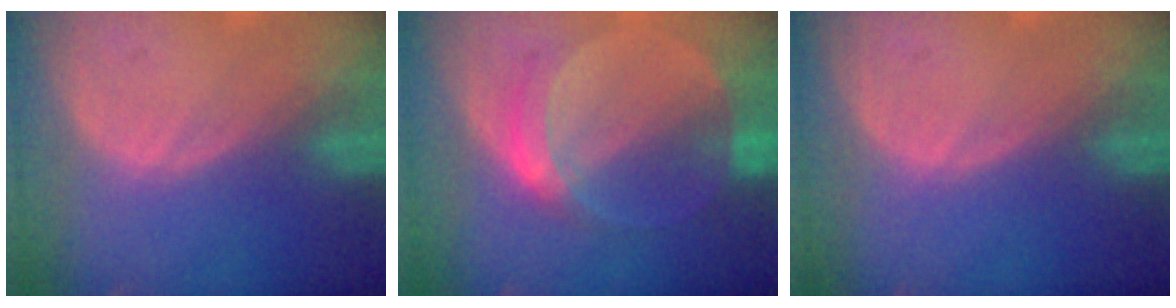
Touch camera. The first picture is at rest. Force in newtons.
{"total": 6.1, "press": 5.6, "slide": 2.4}
{"total": 0.0}